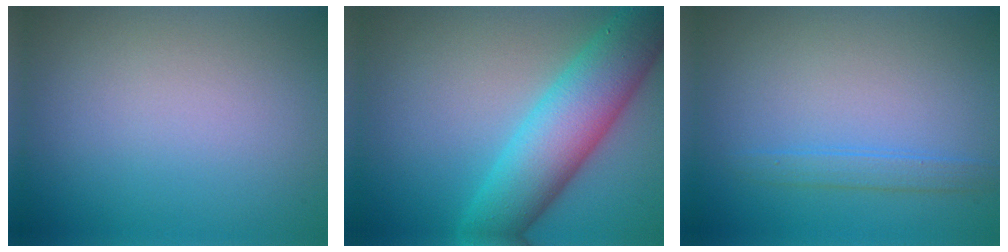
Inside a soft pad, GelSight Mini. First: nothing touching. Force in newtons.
{"total": 8.3, "press": 8.3, "slide": 0.1}
{"total": 1.5, "press": 1.5, "slide": 0.2}